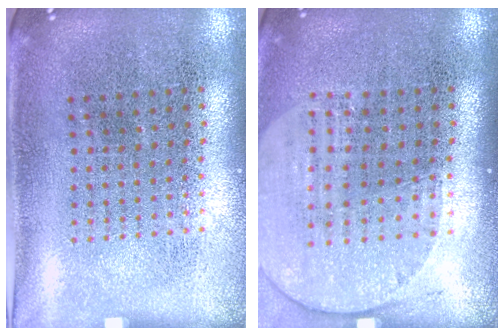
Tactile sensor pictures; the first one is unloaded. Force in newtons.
{"total": 1.7, "press": 1.5, "slide": 0.7}